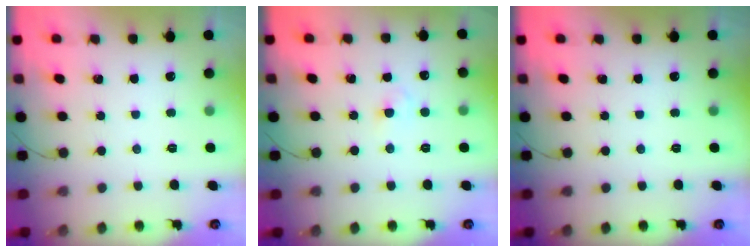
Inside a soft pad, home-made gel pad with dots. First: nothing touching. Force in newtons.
{"total": 2.5, "press": 2.3, "slide": 1.0}
{"total": 0.0}